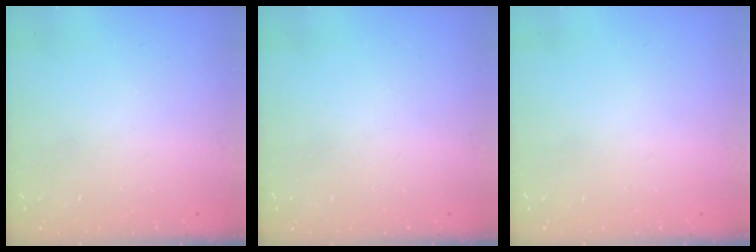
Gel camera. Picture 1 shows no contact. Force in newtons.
{"total": 0.0}
{"total": 0.0}